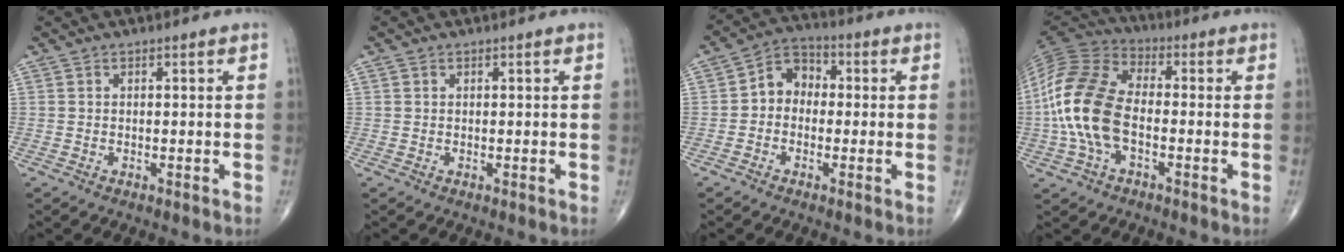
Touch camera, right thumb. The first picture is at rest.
{"total": 0.5, "force": [0.2, 0.4, 0.2], "torque": [-0.003, 0.001, 0.005]}
{"total": 6.5, "force": [-0.4, 5.3, 3.7], "torque": [-0.036, 0.027, -0.026]}
{"total": 16.5, "force": [-2.3, 9.6, 13.3], "torque": [-0.285, 0.031, -0.051]}